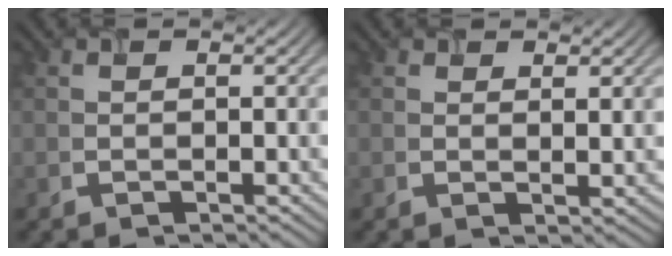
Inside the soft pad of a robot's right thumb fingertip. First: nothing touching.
{"total": 1.0, "force": [0.9, 0.2, 0.4], "torque": [-0.008, -0.006, 0.023]}